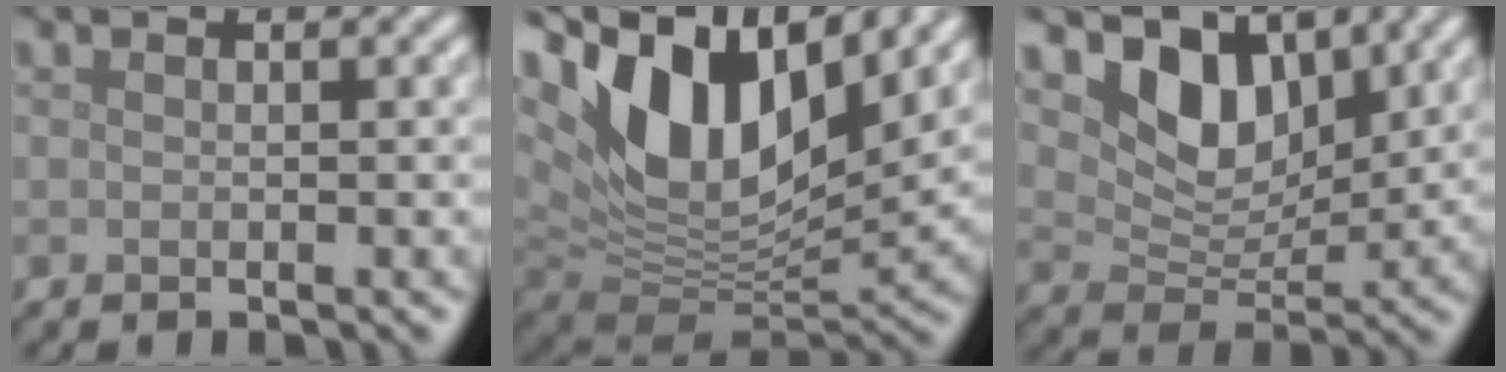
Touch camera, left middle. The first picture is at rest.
{"total": 13.1, "force": [6.1, 6.6, 9.5], "torque": [-0.171, 0.006, 0.111]}
{"total": 6.0, "force": [3.6, 3.5, 3.3], "torque": [-0.065, -0.012, 0.056]}